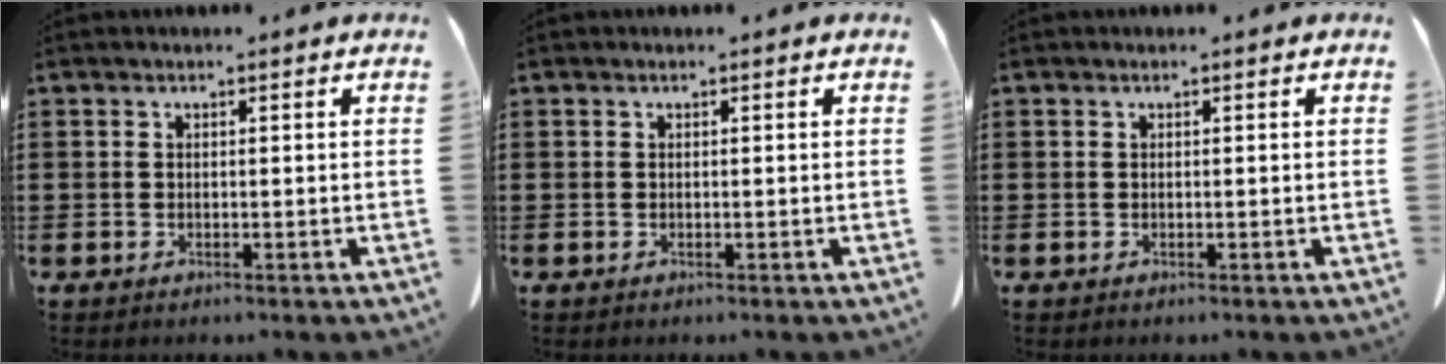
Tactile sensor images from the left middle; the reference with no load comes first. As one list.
[{"total": 0.0}, {"total": 0.0}]